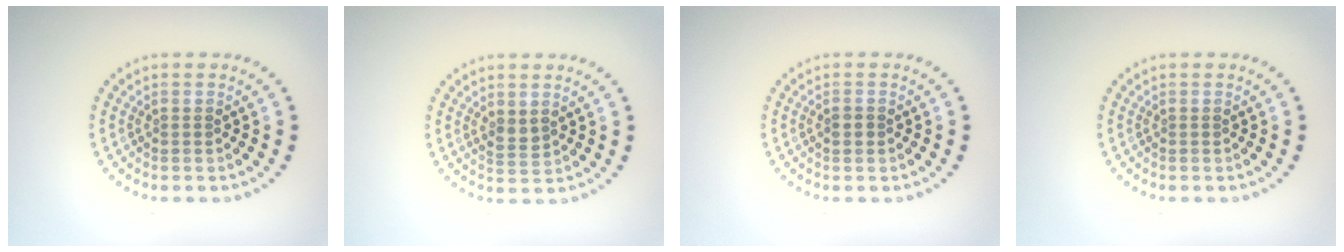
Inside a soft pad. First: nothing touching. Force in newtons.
{"total": 1.2, "press": 1.1, "slide": 0.5}
{"total": 1.2, "press": 1.2, "slide": 0.2}
{"total": 0.0}